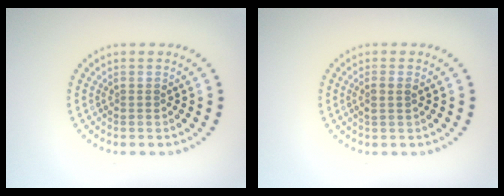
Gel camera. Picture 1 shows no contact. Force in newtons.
{"total": 1.1, "press": 1.1, "slide": 0.4}